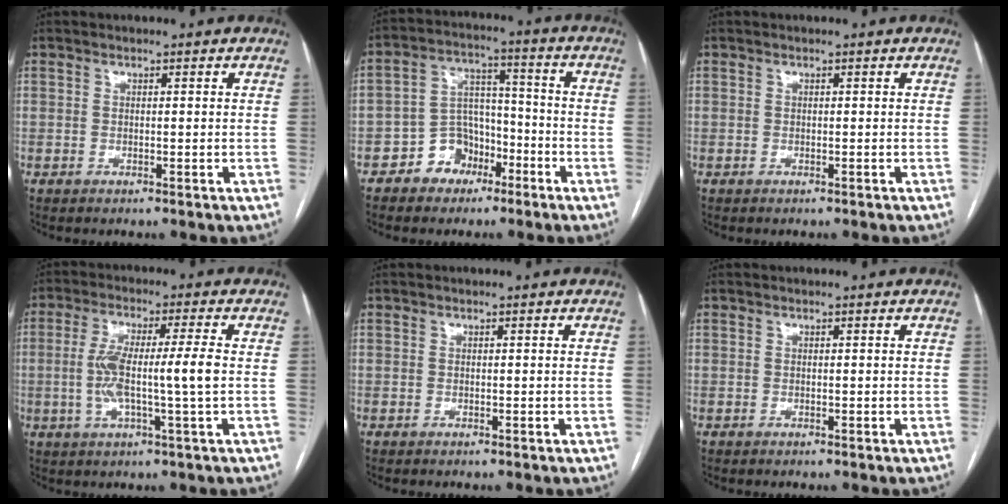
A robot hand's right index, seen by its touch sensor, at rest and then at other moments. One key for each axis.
{"total": 7.7, "fx": -4.5, "fy": 5.8, "fz": 2.5, "tx": -0.047, "ty": 0.028, "tz": -0.073}
{"total": 0.0}
{"total": 9.2, "fx": -0.5, "fy": 0.0, "fz": 9.2, "tx": -0.180, "ty": 0.007, "tz": -0.013}
{"total": 0.0}
{"total": 0.0}